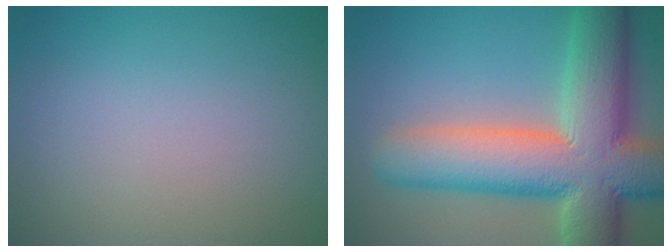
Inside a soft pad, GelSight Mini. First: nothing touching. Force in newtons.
{"total": 12.8, "press": 12.8, "slide": 0.9}